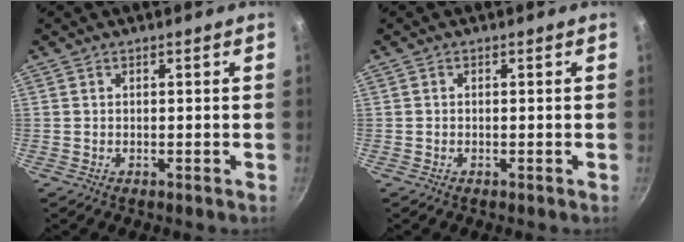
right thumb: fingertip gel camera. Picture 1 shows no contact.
{"total": 0.0}